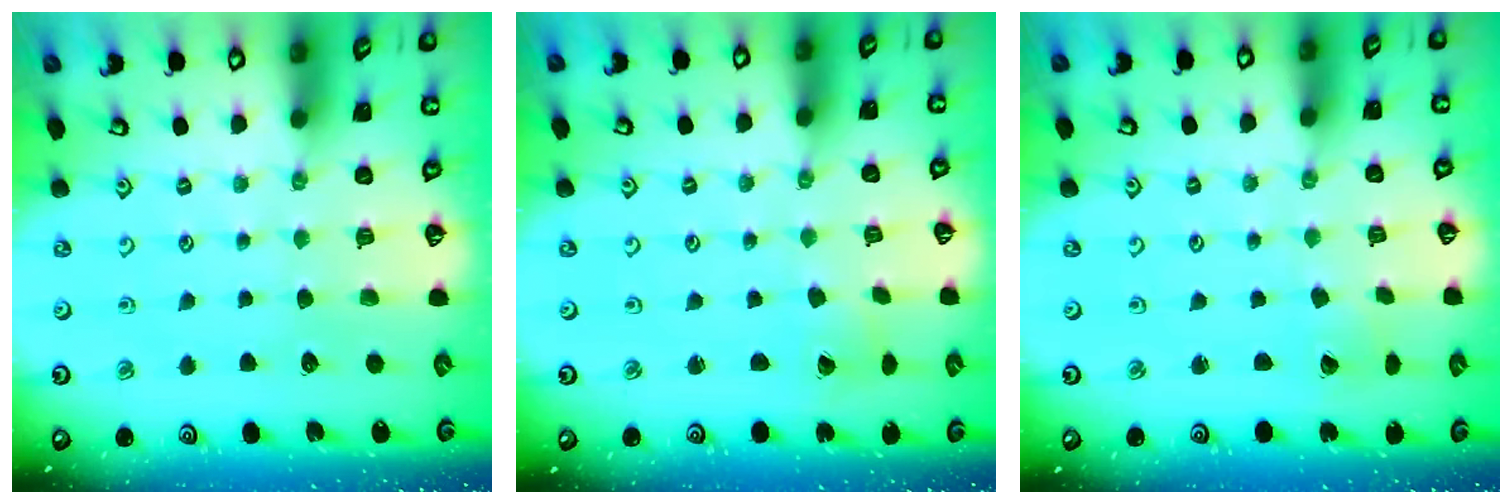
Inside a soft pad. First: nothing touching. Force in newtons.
{"total": 2.3, "press": 2.3, "slide": 0.2}
{"total": 1.5, "press": 1.5, "slide": 0.1}